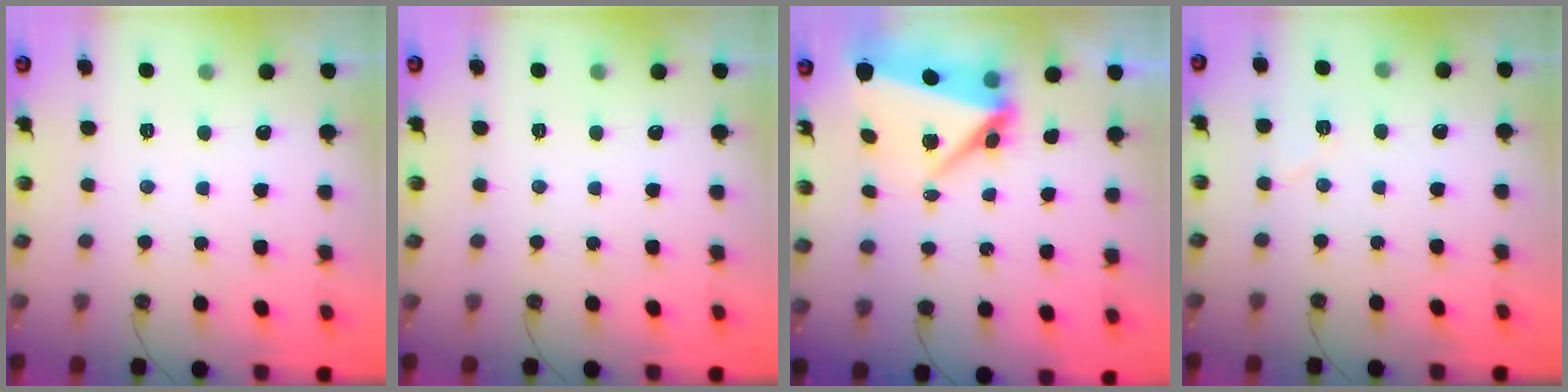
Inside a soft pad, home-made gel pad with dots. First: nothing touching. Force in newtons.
{"total": 0.0}
{"total": 8.1, "press": 7.9, "slide": 1.8}
{"total": 5.4, "press": 5.0, "slide": 2.1}